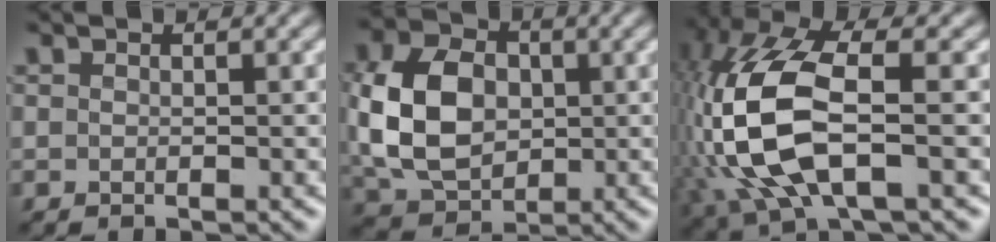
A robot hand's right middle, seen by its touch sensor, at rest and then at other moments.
{"total": 8.8, "force": [0.4, 6.6, 5.7], "torque": [-0.135, 0.010, 0.003]}
{"total": 11.1, "force": [-1.7, 5.0, 9.8], "torque": [-0.238, 0.008, -0.036]}